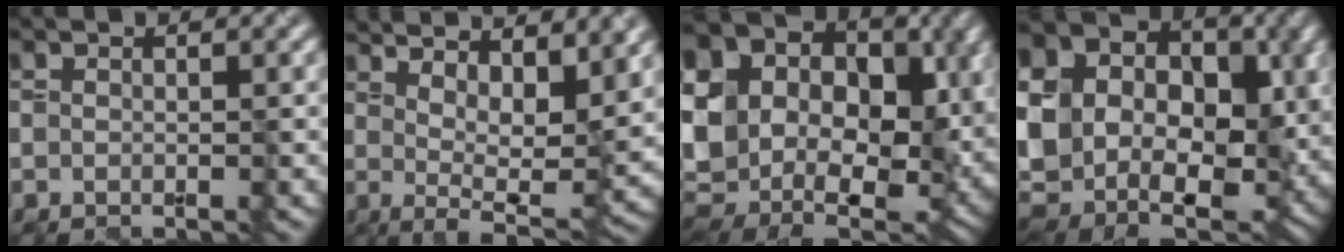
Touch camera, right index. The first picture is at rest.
{"total": 9.6, "force": [4.7, 2.5, 8.0], "torque": [-0.104, 0.008, 0.072]}
{"total": 18.7, "force": [4.5, 14.3, 11.1], "torque": [-0.231, 0.025, 0.089]}
{"total": 17.8, "force": [2.6, 14.1, 10.6], "torque": [-0.225, 0.021, 0.061]}